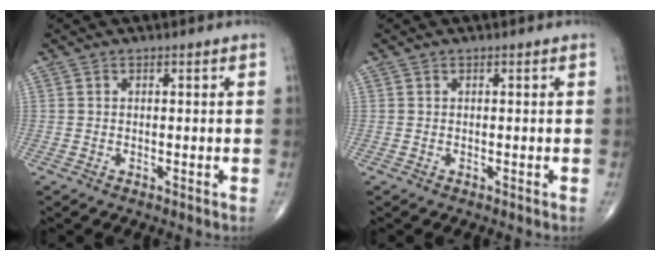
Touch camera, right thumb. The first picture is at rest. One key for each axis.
{"total": 0.0}